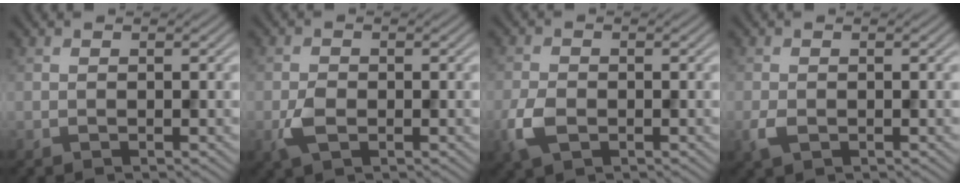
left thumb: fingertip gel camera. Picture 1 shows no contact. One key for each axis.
{"total": 2.6, "fx": -0.8, "fy": 1.7, "fz": 1.9, "tx": -0.042, "ty": -0.002, "tz": -0.019}
{"total": 3.8, "fx": -1.3, "fy": 2.5, "fz": 2.6, "tx": -0.068, "ty": -0.005, "tz": -0.034}
{"total": 1.8, "fx": -0.6, "fy": 1.1, "fz": 1.2, "tx": -0.033, "ty": -0.004, "tz": -0.012}